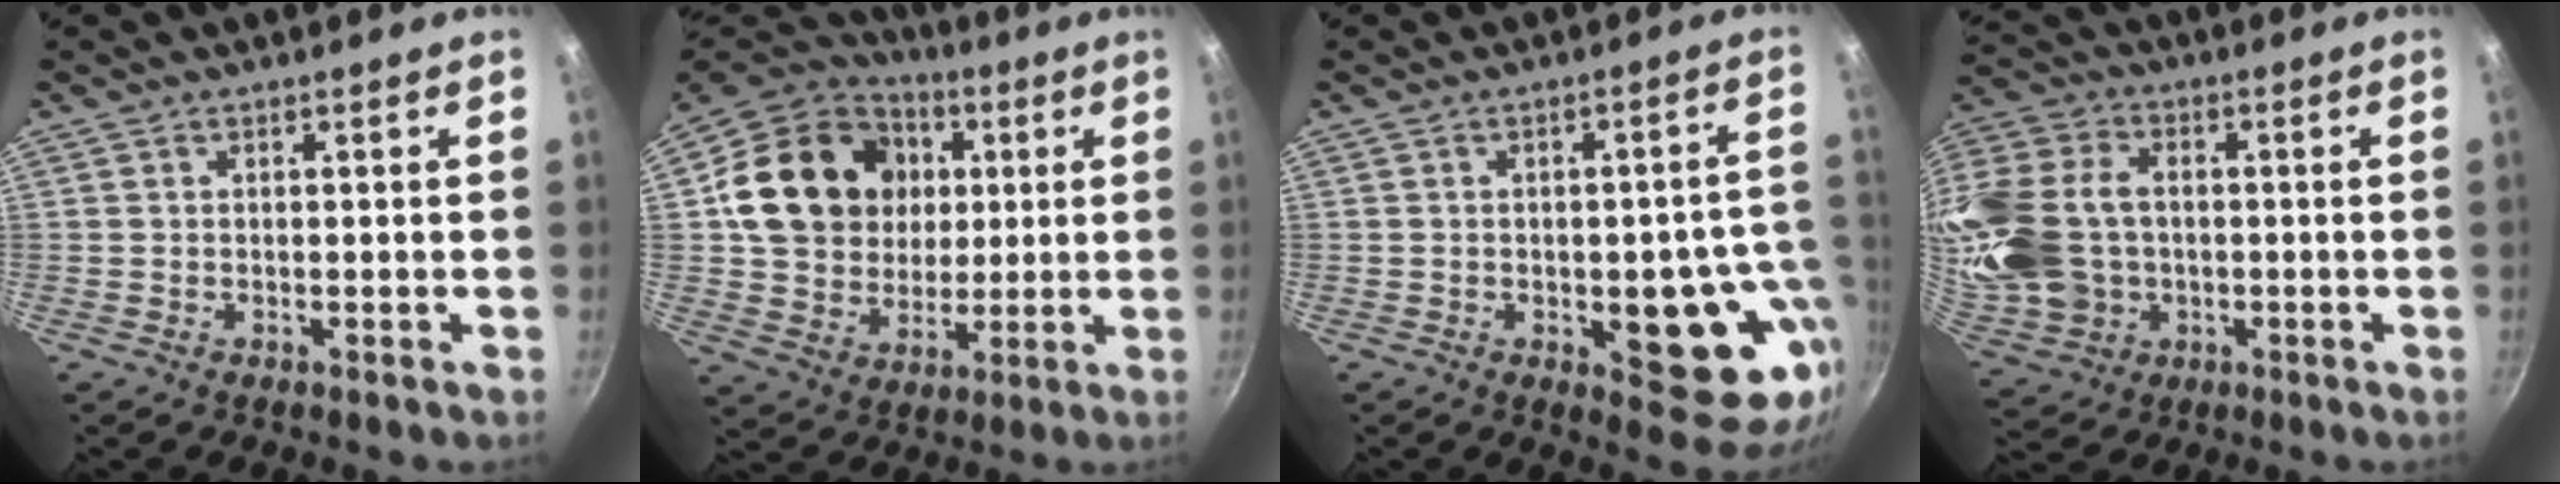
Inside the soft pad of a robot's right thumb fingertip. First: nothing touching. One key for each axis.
{"total": 21.2, "fx": 4.0, "fy": 17.7, "fz": 10.9, "tx": -0.173, "ty": 0.015, "tz": 0.072}
{"total": 15.4, "fx": -3.6, "fy": 6.9, "fz": 13.2, "tx": -0.102, "ty": 0.010, "tz": -0.042}
{"total": 20.8, "fx": -0.5, "fy": 16.0, "fz": 13.4, "tx": -0.278, "ty": 0.025, "tz": 0.000}